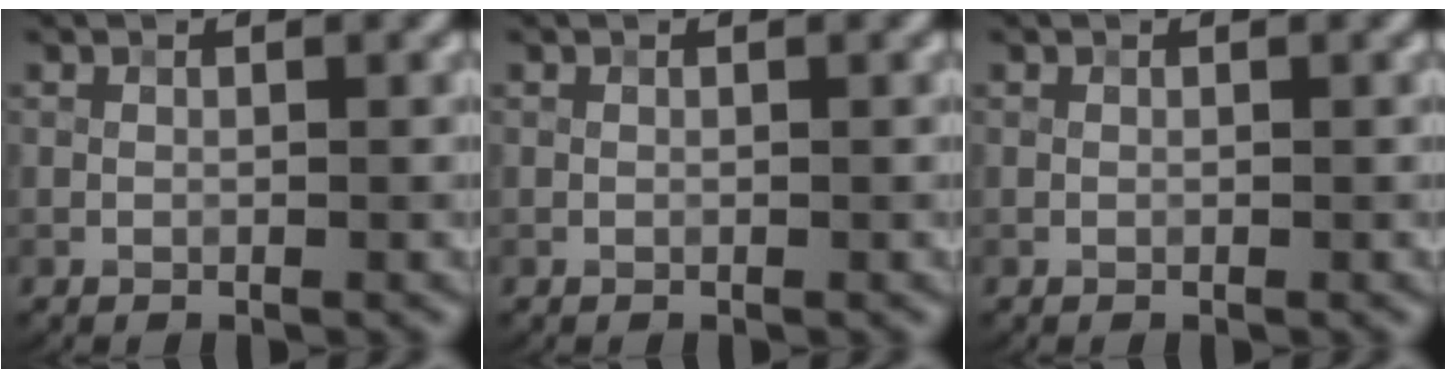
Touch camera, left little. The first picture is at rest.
{"total": 0.0}
{"total": 0.0}